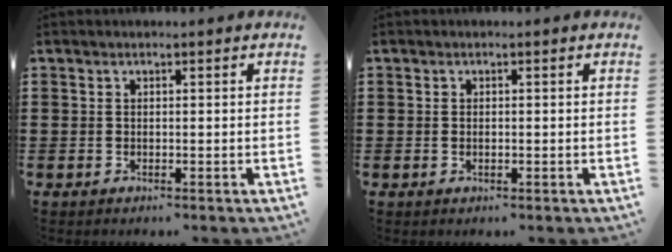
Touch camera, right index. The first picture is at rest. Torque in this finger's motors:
{"motor_torque": [0.00, 2.14, -0.01, -0.01]}